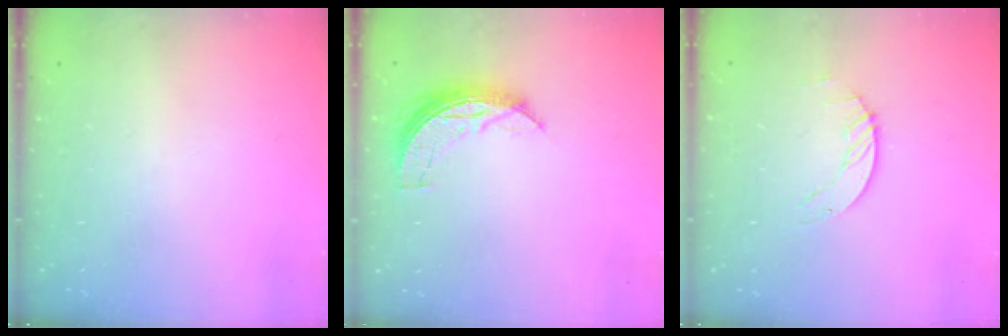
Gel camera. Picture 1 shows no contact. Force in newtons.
{"total": 6.9, "press": 6.9, "slide": 0.3}
{"total": 1.2, "press": 1.2, "slide": 0.2}